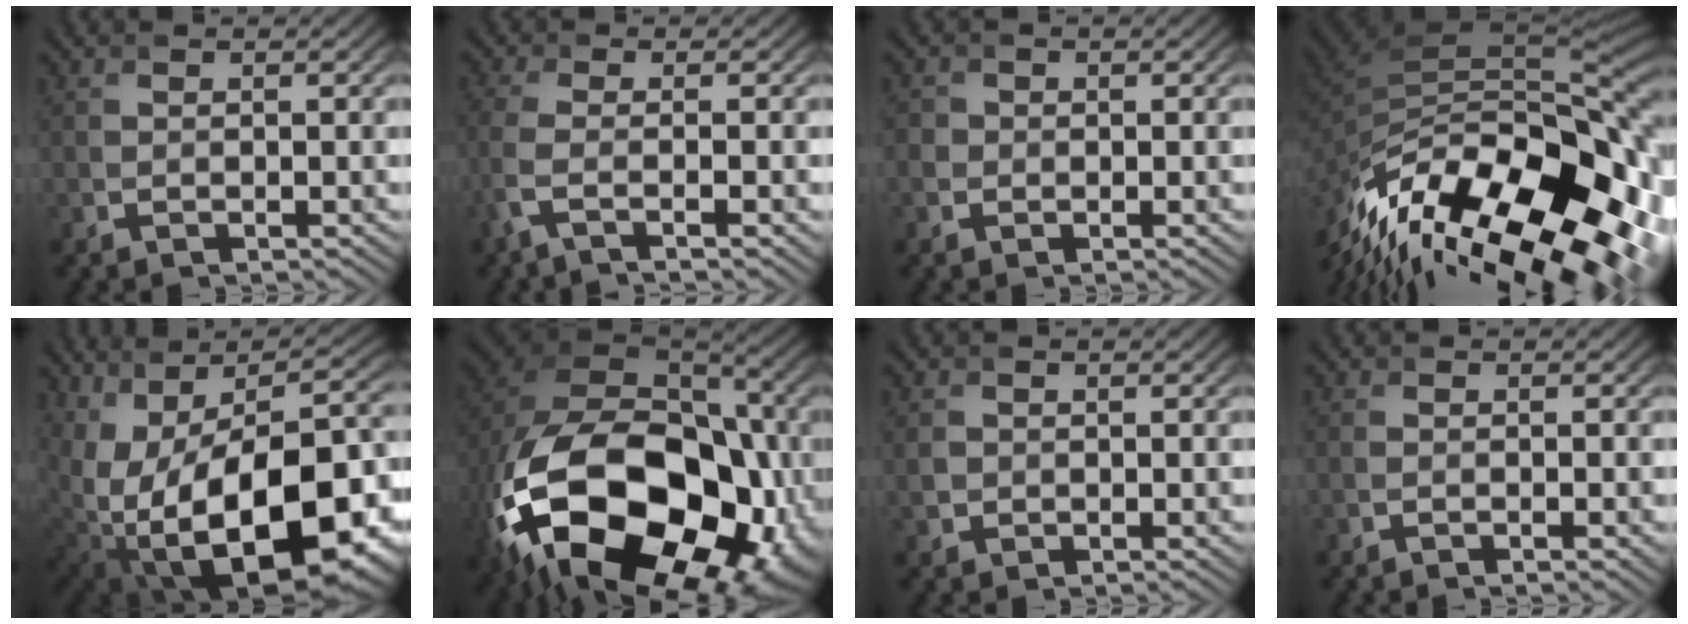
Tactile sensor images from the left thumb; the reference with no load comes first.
{"total": 4.4, "force": [-1.9, 1.0, 3.8], "torque": [-0.084, -0.006, -0.056]}
{"total": 1.7, "force": [-0.1, 1.6, 0.4], "torque": [-0.007, -0.002, -0.006]}
{"total": 19.1, "force": [-10.7, 8.5, 13.3], "torque": [-0.252, -0.036, -0.161]}
{"total": 20.6, "force": [-4.2, 12.4, 15.9], "torque": [-0.232, -0.039, -0.034]}
{"total": 24.6, "force": [-9.2, 16.4, 15.9], "torque": [-0.366, -0.074, -0.117]}
{"total": 1.4, "force": [-0.1, 1.3, 0.5], "torque": [-0.015, -0.005, -0.005]}
{"total": 1.2, "force": [-0.7, 0.3, 0.9], "torque": [-0.018, -0.002, -0.013]}